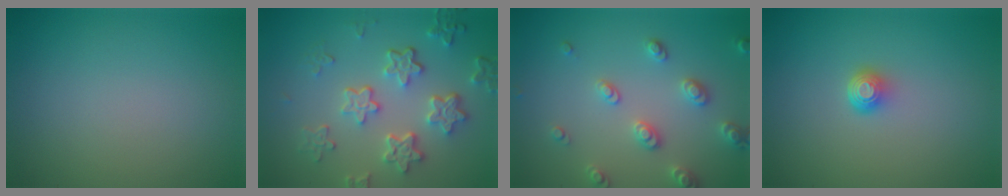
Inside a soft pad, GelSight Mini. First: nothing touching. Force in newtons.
{"total": 5.3, "press": 4.2, "slide": 3.3}
{"total": 2.9, "press": 2.9, "slide": 0.5}
{"total": 1.6, "press": 1.1, "slide": 1.1}